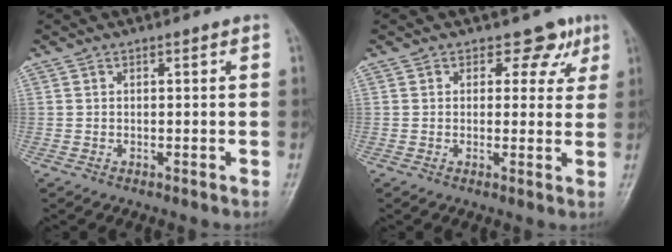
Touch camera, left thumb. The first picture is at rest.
{"total": 4.7, "force": [2.8, 3.5, 1.7], "torque": [0.017, -0.008, 0.031]}